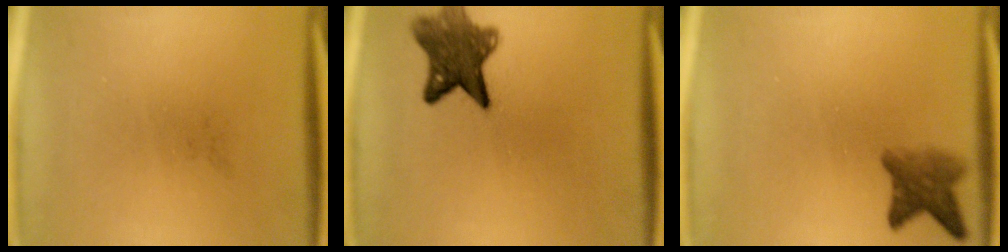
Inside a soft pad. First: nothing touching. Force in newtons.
{"total": 8.1}
{"total": 4.3}